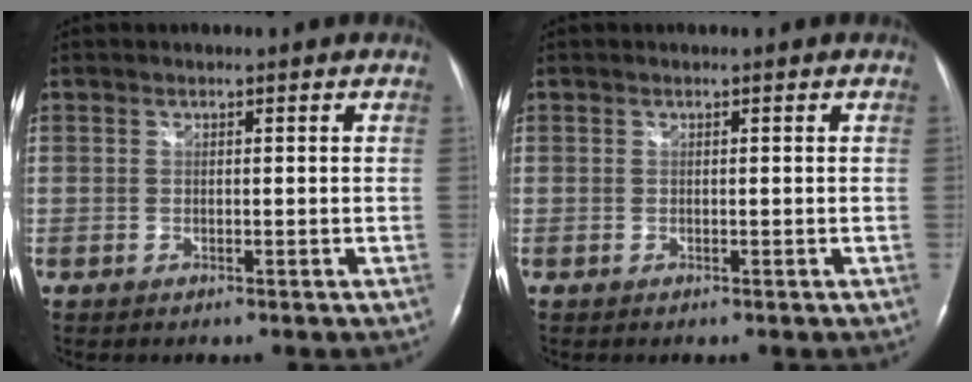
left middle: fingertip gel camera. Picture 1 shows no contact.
{"total": 0.0}